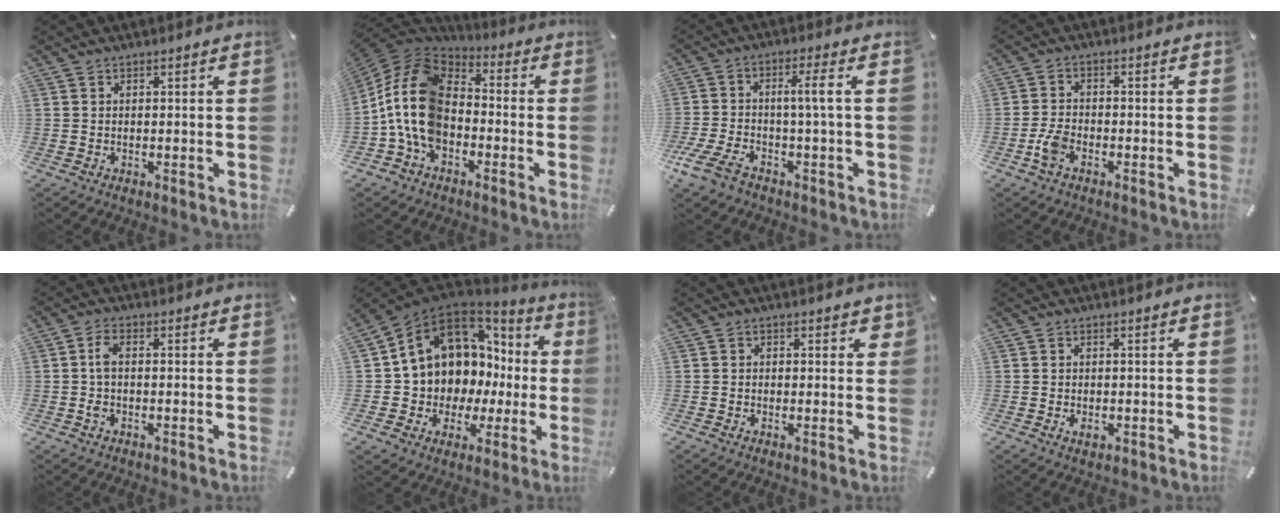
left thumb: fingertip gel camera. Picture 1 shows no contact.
{"total": 14.7, "force": [-4.2, 10.5, 9.3], "torque": [-0.220, 0.020, -0.086]}
{"total": 9.1, "force": [-2.2, 2.0, 8.5], "torque": [-0.180, -0.001, -0.049]}
{"total": 4.3, "force": [-2.3, 2.3, 2.8], "torque": [-0.073, 0.002, -0.046]}
{"total": 3.0, "force": [-0.4, 1.2, 2.7], "torque": [-0.059, 0.004, -0.011]}
{"total": 11.5, "force": [5.6, 9.1, 4.4], "torque": [-0.100, -0.061, 0.112]}
{"total": 1.3, "force": [0.1, 1.1, 0.7], "torque": [-0.006, 0.003, -0.003]}
{"total": 1.5, "force": [-0.4, 0.9, 1.1], "torque": [-0.029, -0.002, -0.010]}